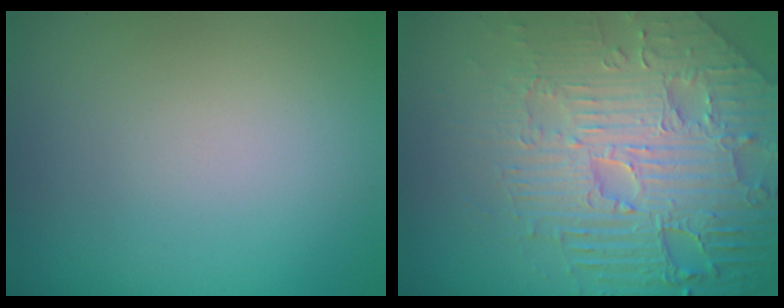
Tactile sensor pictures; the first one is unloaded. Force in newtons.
{"total": 7.3, "press": 5.9, "slide": 4.4}